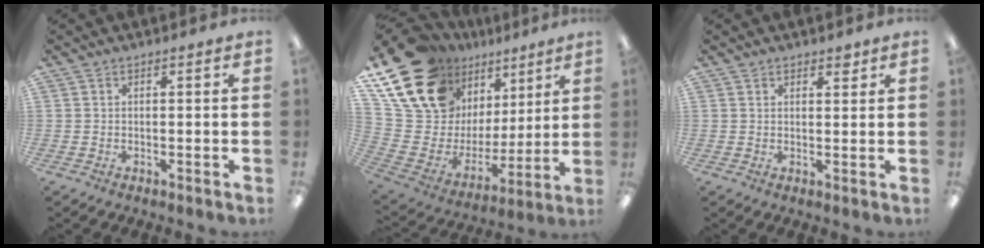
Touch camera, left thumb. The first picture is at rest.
{"total": 21.3, "force": [14.9, 12.5, 8.6], "torque": [-0.187, -0.106, 0.289]}
{"total": 2.1, "force": [1.6, 1.2, 0.5], "torque": [0.005, -0.007, 0.027]}